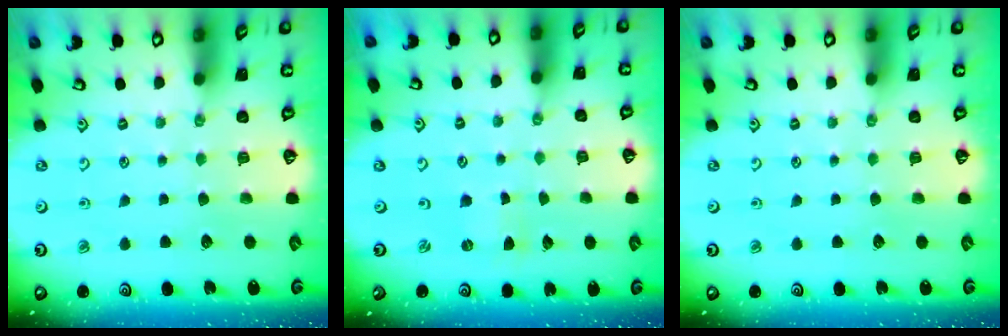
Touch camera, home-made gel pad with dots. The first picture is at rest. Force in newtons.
{"total": 0.0}
{"total": 0.0}